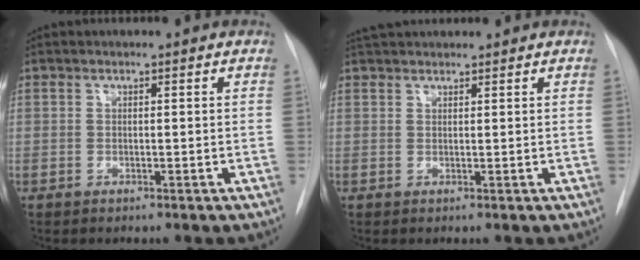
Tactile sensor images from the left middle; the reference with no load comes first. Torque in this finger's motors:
{"motor_torque": [0.37, -0.33, 0.03, 0.01]}